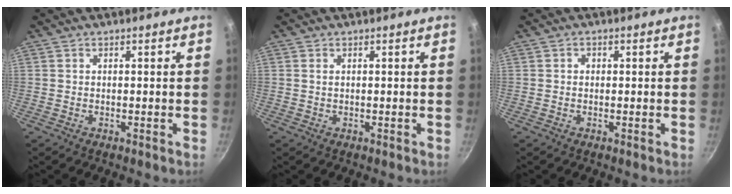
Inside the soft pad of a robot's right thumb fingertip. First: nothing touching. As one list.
[{"total": 0.7, "force": [0.2, 0.4, 0.6], "torque": [-0.010, 0.001, 0.004]}, {"total": 1.0, "force": [0.1, 0.9, 0.5], "torque": [-0.005, 0.006, 0.000]}]